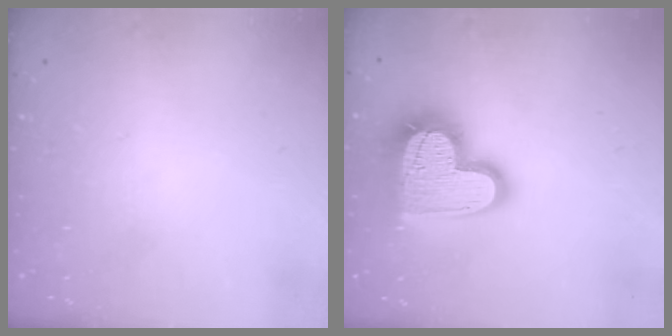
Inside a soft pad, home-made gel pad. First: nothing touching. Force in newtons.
{"total": 20.0, "press": 19.9, "slide": 1.4}